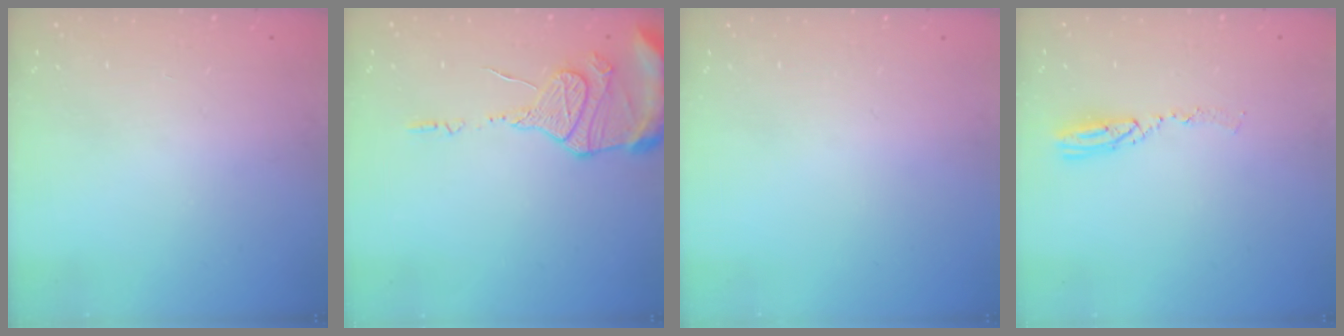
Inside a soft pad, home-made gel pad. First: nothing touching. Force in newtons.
{"total": 13.5, "press": 13.4, "slide": 1.7}
{"total": 0.0}
{"total": 6.5, "press": 6.5, "slide": 0.7}